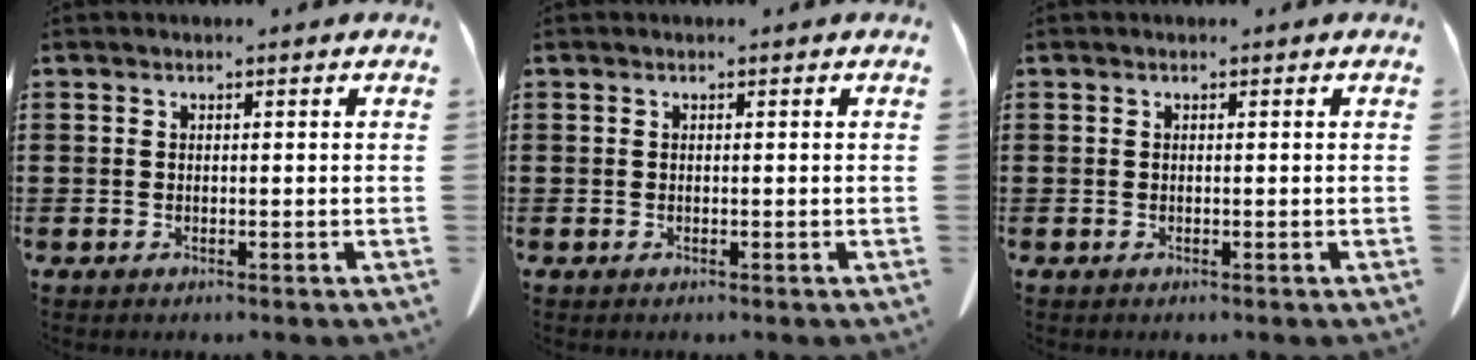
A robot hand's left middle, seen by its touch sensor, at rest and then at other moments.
{"total": 0.0}
{"total": 0.0}